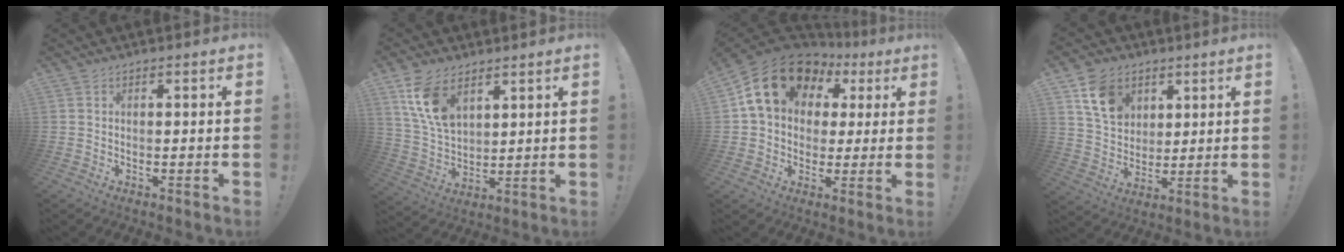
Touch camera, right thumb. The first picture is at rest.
{"total": 12.3, "force": [6.9, 7.1, 7.2], "torque": [-0.144, -0.022, 0.136]}
{"total": 17.8, "force": [7.8, 12.9, 9.5], "torque": [-0.149, -0.029, 0.148]}
{"total": 12.1, "force": [6.2, 9.0, 5.2], "torque": [-0.087, -0.021, 0.124]}